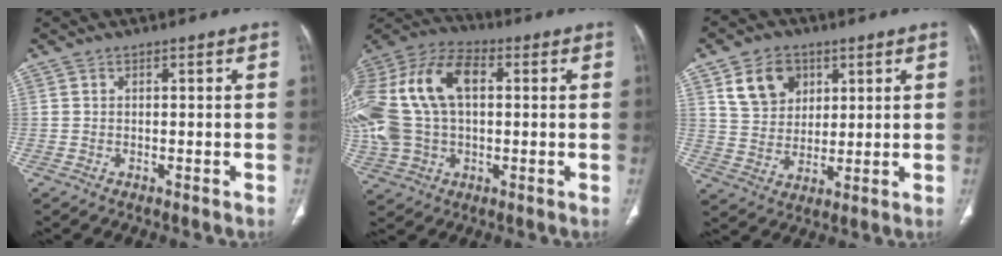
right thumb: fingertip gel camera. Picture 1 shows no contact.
{"total": 24.2, "force": [3.8, 15.1, 18.5], "torque": [-0.425, 0.034, 0.073]}
{"total": 10.1, "force": [4.6, 7.7, 4.6], "torque": [-0.055, -0.016, 0.089]}